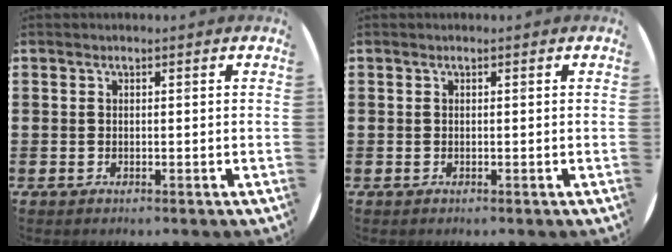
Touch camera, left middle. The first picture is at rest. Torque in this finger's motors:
{"motor_torque": [0.00, 0.00, 0.00, 0.00]}